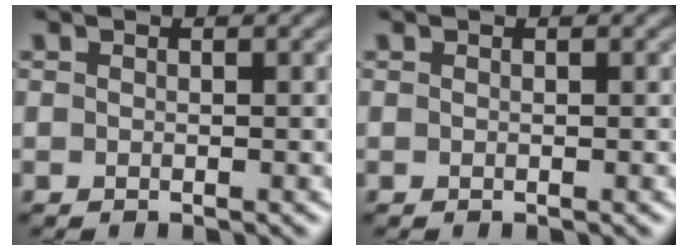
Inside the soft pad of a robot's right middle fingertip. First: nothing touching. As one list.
[{"total": 0.0}]